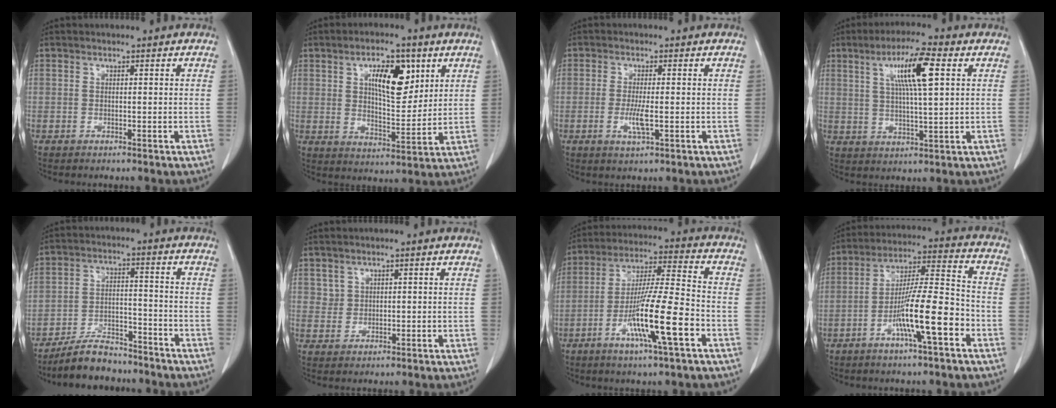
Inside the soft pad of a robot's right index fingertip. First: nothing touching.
{"total": 10.2, "force": [4.2, 4.0, 8.4], "torque": [-0.138, 0.006, 0.073]}
{"total": 3.4, "force": [-0.7, 0.5, 3.3], "torque": [-0.068, -0.006, -0.012]}
{"total": 9.8, "force": [3.5, 0.9, 9.1], "torque": [-0.164, 0.011, 0.059]}
{"total": 8.3, "force": [-7.4, 2.7, 2.6], "torque": [-0.050, 0.002, -0.132]}
{"total": 1.8, "force": [1.1, 1.4, -0.1], "torque": [0.016, 0.004, 0.015]}
{"total": 13.6, "force": [-5.3, 0.2, 12.5], "torque": [-0.228, -0.009, -0.096]}
{"total": 12.0, "force": [-4.9, 0.8, 10.9], "torque": [-0.192, 0.006, -0.086]}